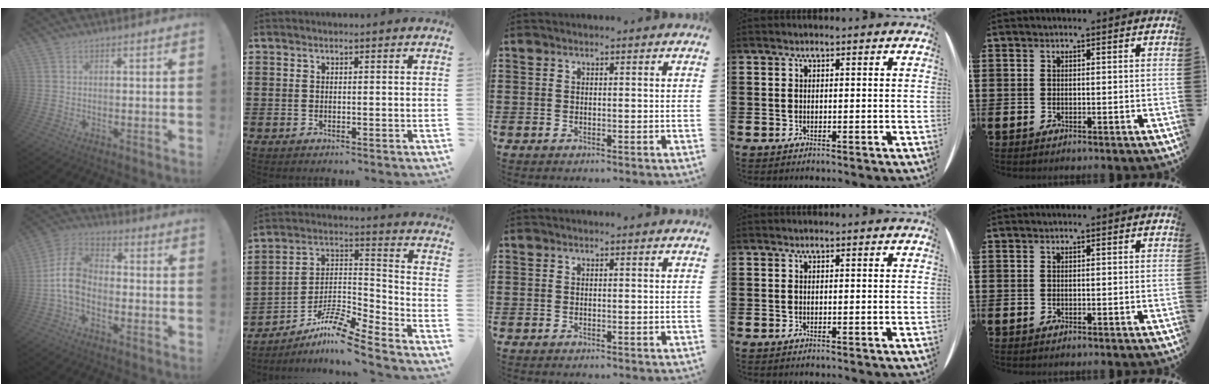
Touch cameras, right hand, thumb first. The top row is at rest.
{"thumb": {"total": 11.2, "force": [-2.0, 7.7, 7.8], "torque": [-0.149, 0.025, -0.032]}, "index": {"total": 9.2, "force": [-7.7, 1.5, 4.8], "torque": [-0.098, 0.005, -0.156]}}